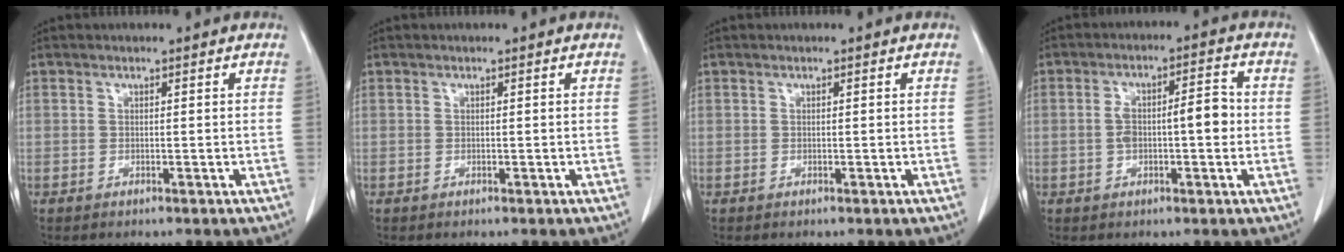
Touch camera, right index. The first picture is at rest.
{"total": 0.0}
{"total": 0.0}
{"total": 6.9, "force": [-0.4, 2.2, 6.5], "torque": [-0.119, 0.025, -0.005]}